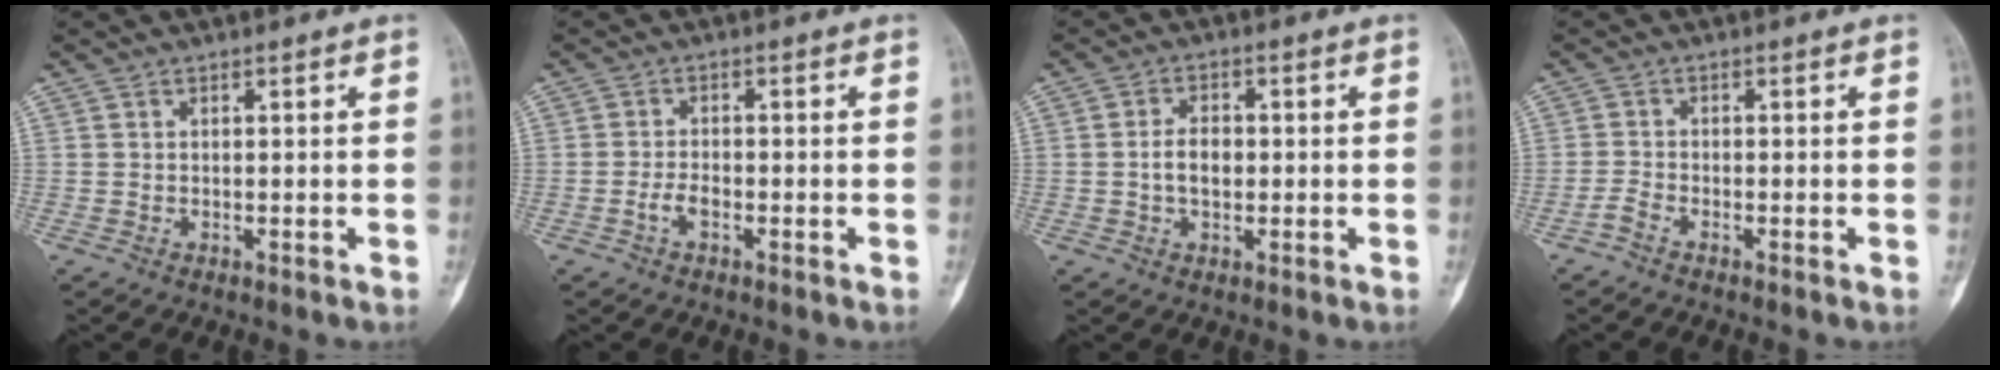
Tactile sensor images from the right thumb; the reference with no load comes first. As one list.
[{"total": 2.4, "force": [-1.1, 1.2, 1.7], "torque": [-0.032, 0.011, -0.024]}, {"total": 4.3, "force": [-0.3, 2.8, 3.3], "torque": [-0.050, 0.010, -0.009]}, {"total": 1.7, "force": [-1.4, 0.4, 0.9], "torque": [-0.026, 0.004, -0.032]}]